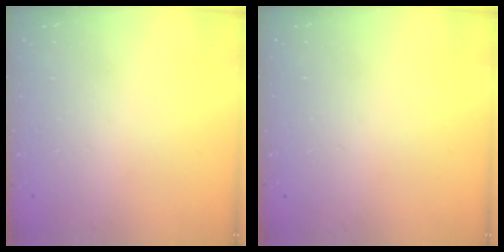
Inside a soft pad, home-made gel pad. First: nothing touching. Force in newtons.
{"total": 0.0}